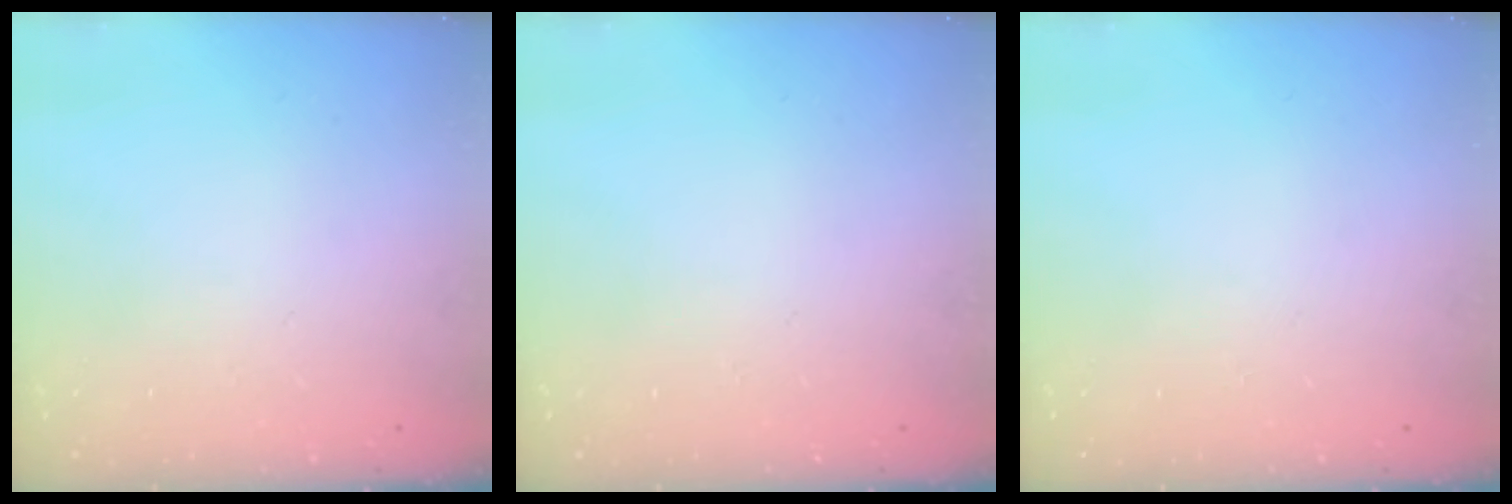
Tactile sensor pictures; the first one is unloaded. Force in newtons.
{"total": 0.0}
{"total": 0.0}